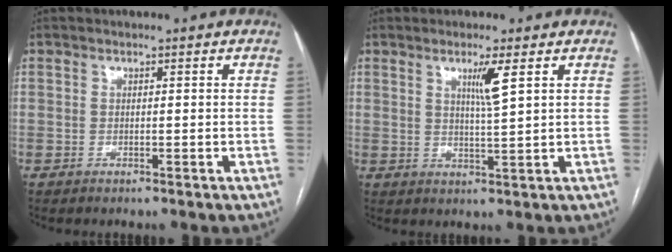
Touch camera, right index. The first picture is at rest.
{"total": 4.0, "force": [1.8, -0.5, 3.5], "torque": [-0.066, -0.008, 0.034]}